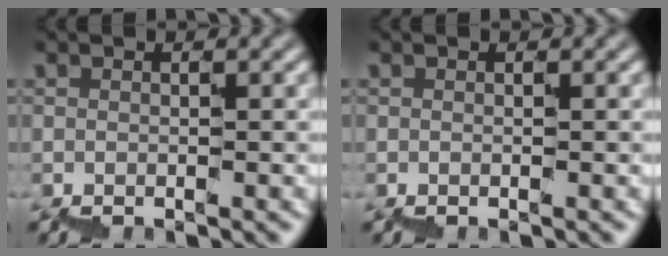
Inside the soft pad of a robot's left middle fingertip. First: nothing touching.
{"total": 0.0}